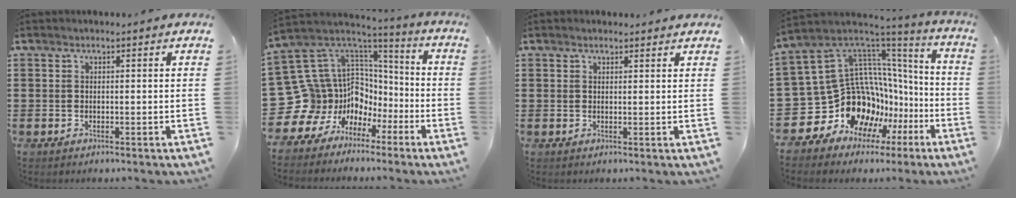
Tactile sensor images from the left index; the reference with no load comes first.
{"total": 11.8, "force": [-3.3, 11.3, 1.2], "torque": [-0.089, -0.034, -0.023]}
{"total": 1.1, "force": [1.0, 0.3, 0.1], "torque": [-0.004, 0.003, 0.020]}
{"total": 15.6, "force": [-4.6, 13.0, 7.2], "torque": [-0.184, -0.042, -0.039]}